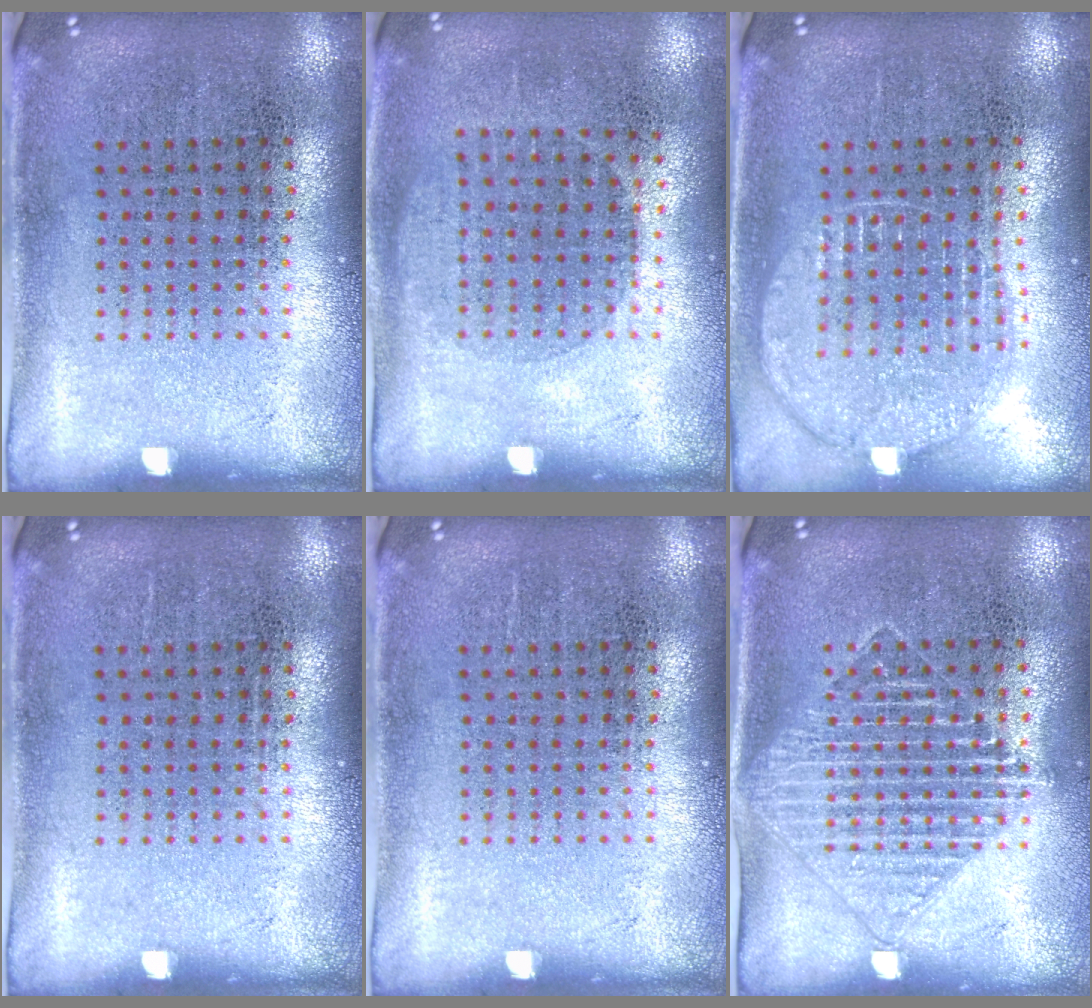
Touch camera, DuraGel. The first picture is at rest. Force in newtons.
{"total": 1.0, "press": 0.9, "slide": 0.4}
{"total": 1.1, "press": 1.1, "slide": 0.1}
{"total": 0.0}
{"total": 0.0}
{"total": 1.6, "press": 1.4, "slide": 0.8}